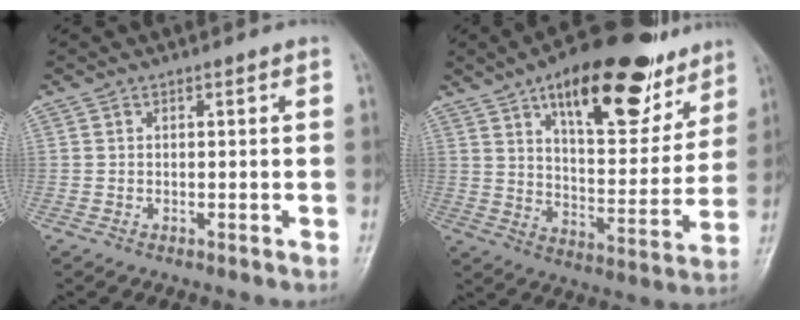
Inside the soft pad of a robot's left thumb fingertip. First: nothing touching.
{"total": 24.0, "force": [14.5, 10.0, 16.3], "torque": [-0.193, -0.045, 0.224]}